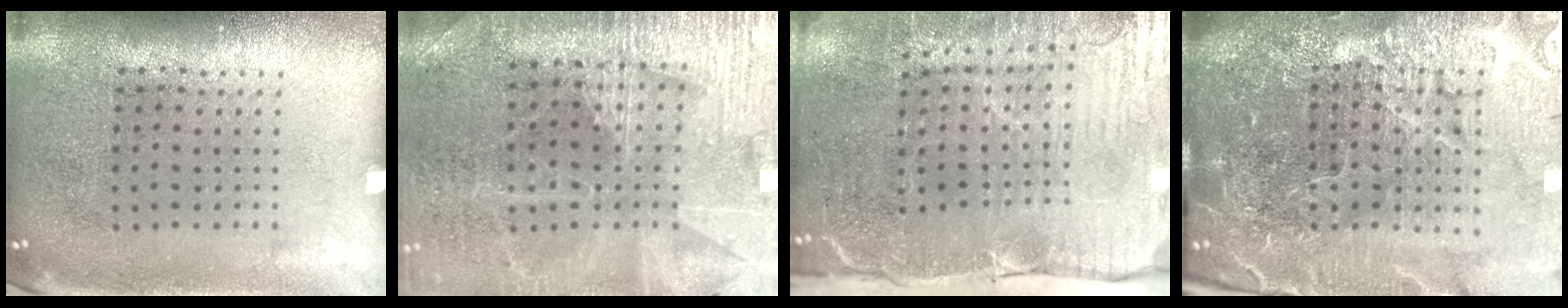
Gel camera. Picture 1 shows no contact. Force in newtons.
{"total": 3.0, "press": 2.9, "slide": 0.5}
{"total": 4.8, "press": 4.3, "slide": 2.1}
{"total": 6.7, "press": 5.8, "slide": 3.3}